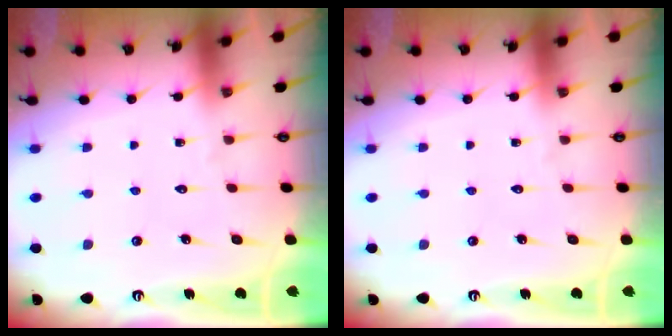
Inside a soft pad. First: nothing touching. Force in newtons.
{"total": 0.0}